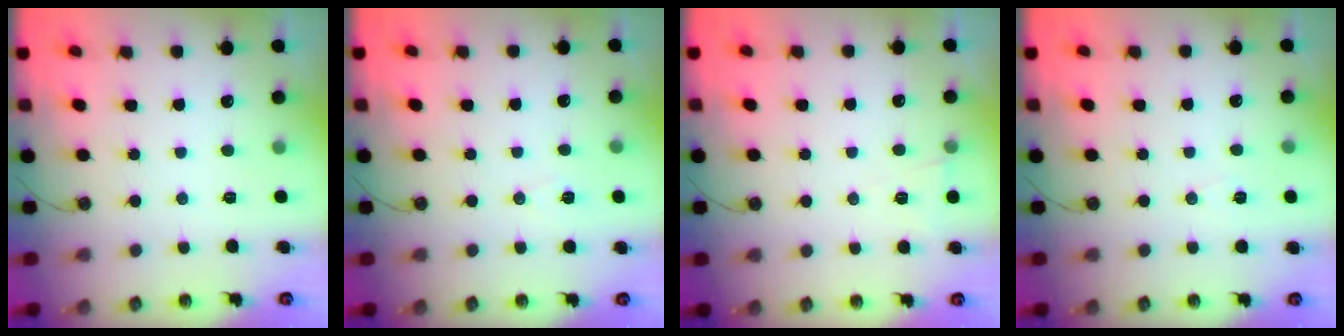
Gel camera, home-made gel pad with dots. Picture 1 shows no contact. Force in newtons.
{"total": 6.9, "press": 5.2, "slide": 4.5}
{"total": 5.6, "press": 3.6, "slide": 4.4}
{"total": 4.3, "press": 3.0, "slide": 3.0}